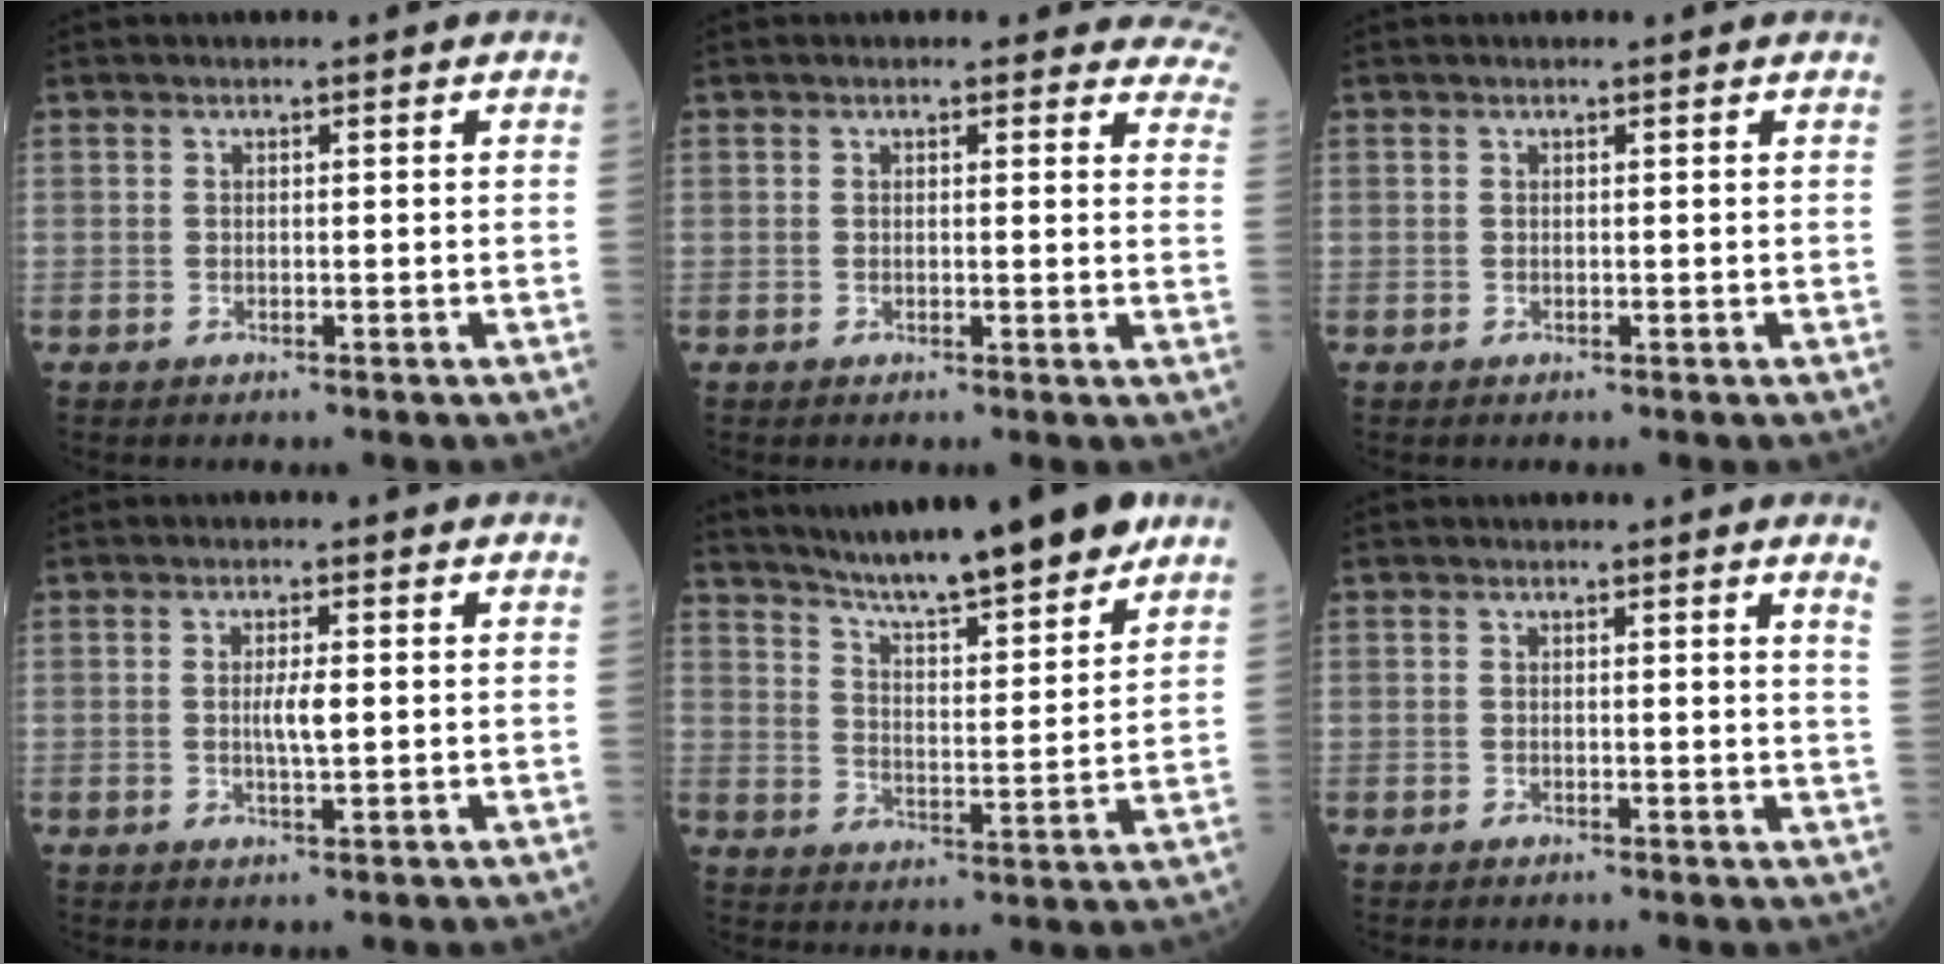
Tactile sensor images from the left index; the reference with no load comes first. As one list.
[{"total": 11.0, "force": [10.1, 3.3, 2.8], "torque": [0.014, -0.017, 0.075]}, {"total": 1.0, "force": [0.9, 0.1, 0.4], "torque": [-0.011, 0.007, 0.011]}, {"total": 2.6, "force": [0.0, 0.4, 2.6], "torque": [-0.051, -0.005, 0.003]}, {"total": 17.3, "force": [14.6, 1.1, 9.1], "torque": [-0.140, -0.005, 0.223]}, {"total": 2.2, "force": [1.9, -0.6, 1.0], "torque": [-0.021, -0.020, 0.007]}]